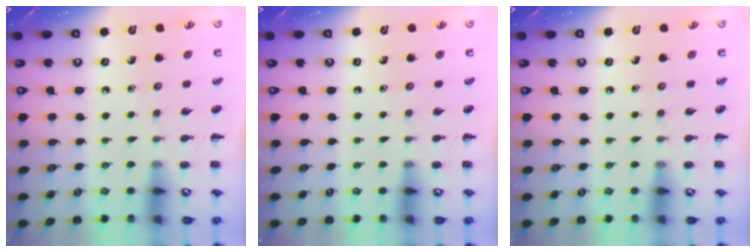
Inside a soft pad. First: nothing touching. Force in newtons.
{"total": 0.0}
{"total": 0.0}